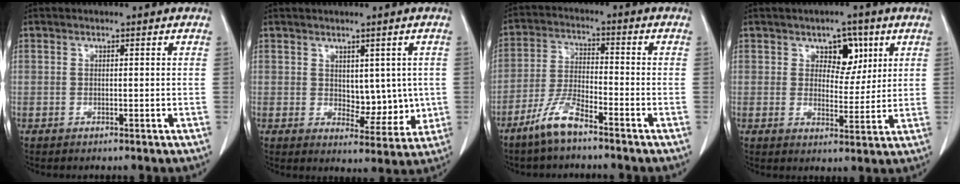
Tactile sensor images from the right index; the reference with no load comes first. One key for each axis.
{"total": 6.5, "fx": 0.7, "fy": 3.8, "fz": 5.2, "tx": -0.058, "ty": -0.004, "tz": 0.023}
{"total": 6.8, "fx": -5.0, "fy": 1.1, "fz": 4.5, "tx": -0.102, "ty": -0.009, "tz": -0.101}
{"total": 5.7, "fx": 2.7, "fy": 3.5, "fz": 3.6, "tx": -0.040, "ty": 0.007, "tz": 0.040}